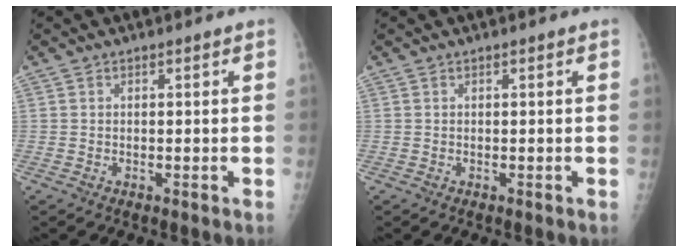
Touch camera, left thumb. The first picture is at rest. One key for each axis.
{"total": 0.0}